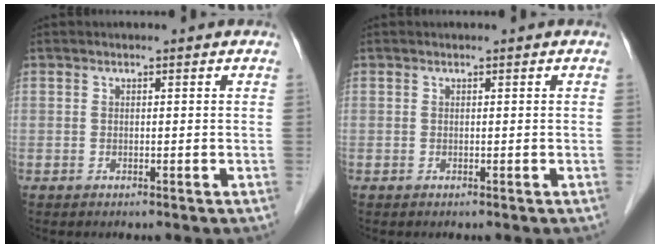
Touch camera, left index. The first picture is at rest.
{"total": 0.0}